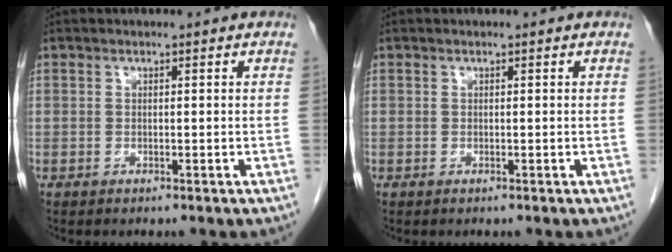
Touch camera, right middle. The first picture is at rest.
{"total": 0.0}